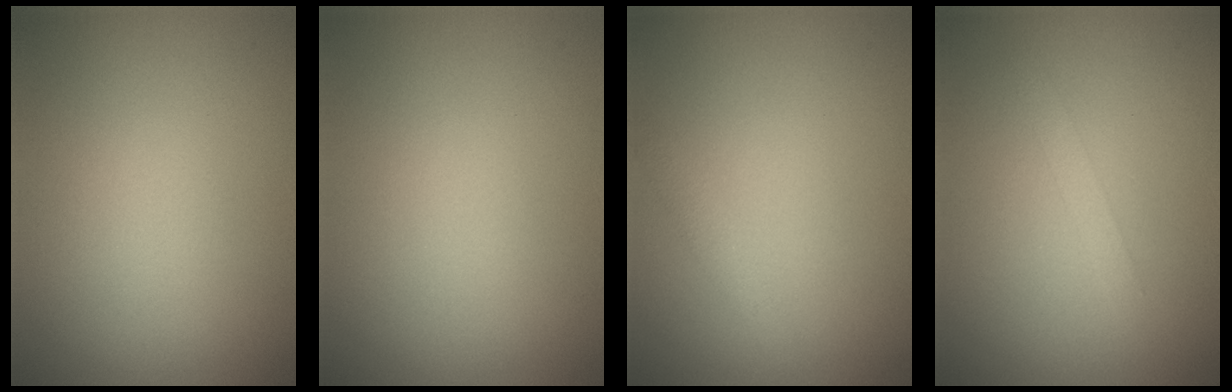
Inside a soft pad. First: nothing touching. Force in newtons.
{"total": 0.0}
{"total": 1.3, "press": 1.3, "slide": 0.1}
{"total": 1.1, "press": 1.1, "slide": 0.1}